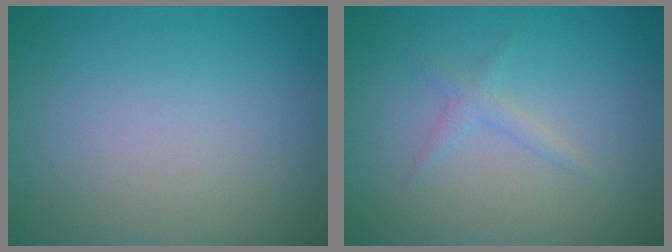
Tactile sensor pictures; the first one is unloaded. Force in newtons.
{"total": 1.2, "press": 1.2, "slide": 0.0}